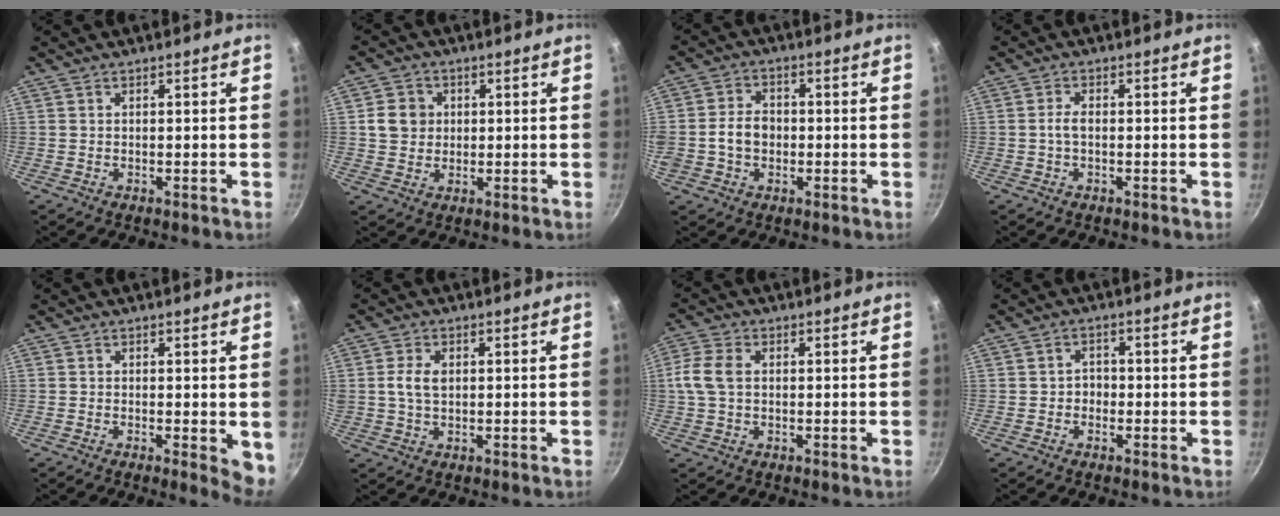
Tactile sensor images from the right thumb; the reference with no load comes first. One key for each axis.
{"total": 5.6, "fx": 0.8, "fy": 5.1, "fz": 2.1, "tx": -0.012, "ty": 0.006, "tz": 0.009}
{"total": 6.4, "fx": -0.9, "fy": 5.0, "fz": 3.8, "tx": -0.050, "ty": 0.018, "tz": -0.022}
{"total": 2.1, "fx": -0.3, "fy": 1.0, "fz": 1.9, "tx": -0.038, "ty": 0.010, "tz": -0.009}
{"total": 4.5, "fx": -0.4, "fy": 1.7, "fz": 4.1, "tx": -0.044, "ty": -0.007, "tz": -0.004}
{"total": 4.5, "fx": 0.6, "fy": 2.8, "fz": 3.4, "tx": -0.062, "ty": 0.005, "tz": 0.009}
{"total": 6.0, "fx": 0.5, "fy": 4.0, "fz": 4.5, "tx": -0.098, "ty": 0.012, "tz": 0.002}
{"total": 2.4, "fx": -0.7, "fy": 2.0, "fz": 1.1, "tx": 0.001, "ty": 0.009, "tz": -0.015}